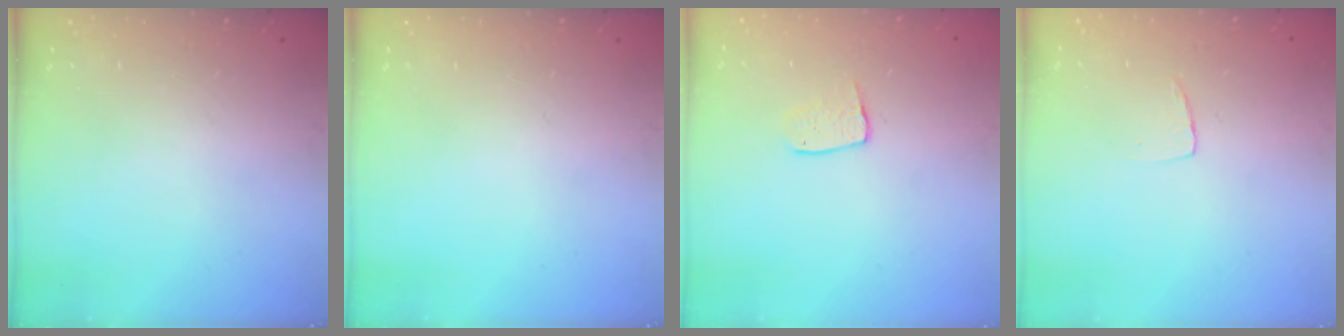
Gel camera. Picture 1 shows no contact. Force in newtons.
{"total": 0.0}
{"total": 6.1, "press": 6.1, "slide": 0.3}
{"total": 3.3, "press": 3.3, "slide": 0.2}